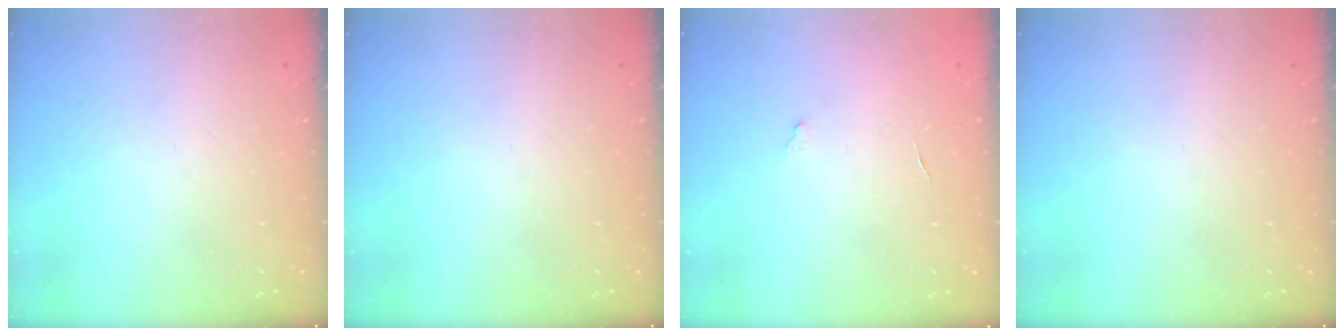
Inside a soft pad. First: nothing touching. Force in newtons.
{"total": 0.0}
{"total": 2.8, "press": 2.8, "slide": 0.2}
{"total": 0.0}